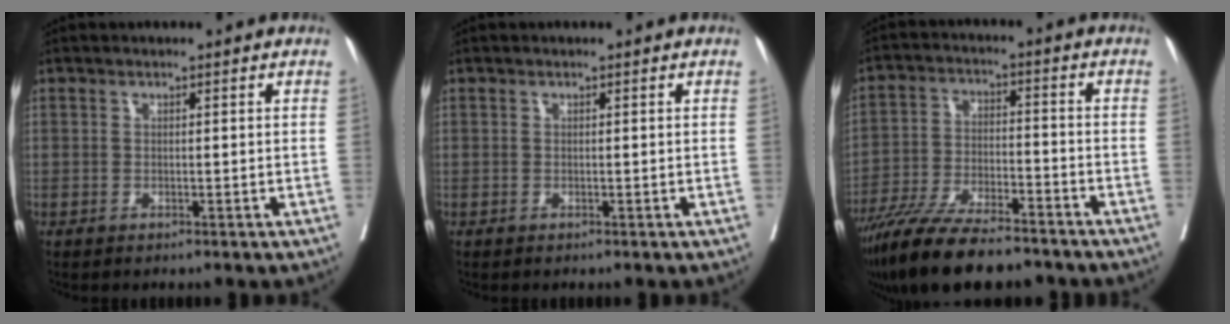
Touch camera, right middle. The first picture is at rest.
{"total": 0.0}
{"total": 16.2, "force": [-13.4, 3.3, 8.6], "torque": [-0.166, -0.026, -0.226]}